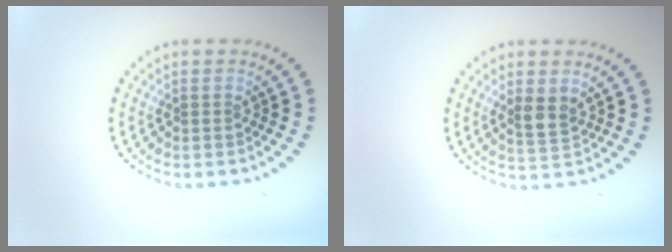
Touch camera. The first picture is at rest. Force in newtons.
{"total": 1.9, "press": 1.8, "slide": 0.7}